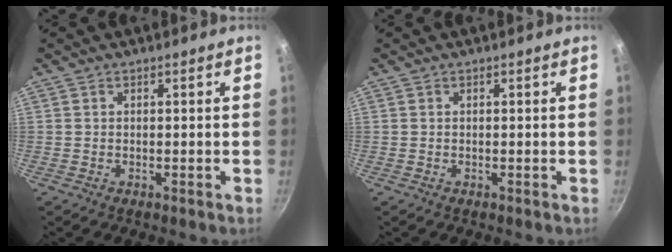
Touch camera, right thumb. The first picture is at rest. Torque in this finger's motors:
{"motor_torque": [-0.07, 0.07, 0.00, 0.00, 0.02]}